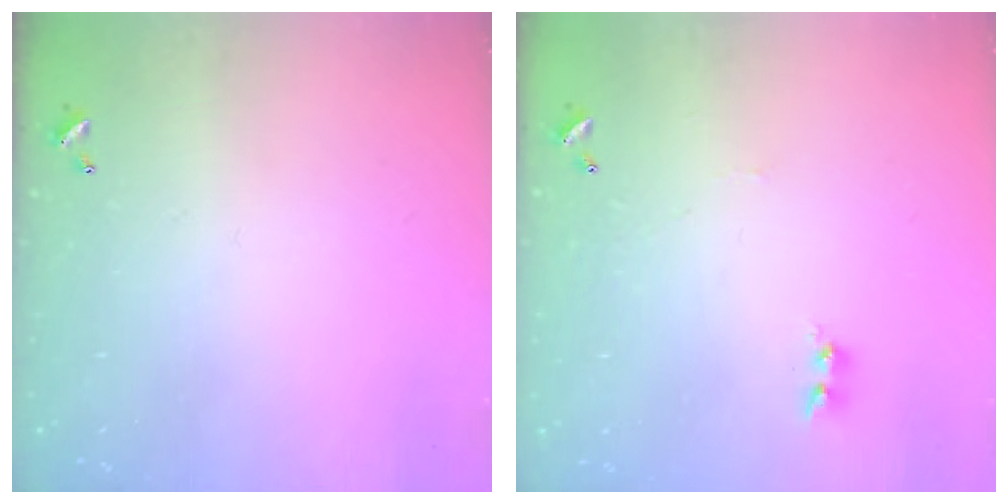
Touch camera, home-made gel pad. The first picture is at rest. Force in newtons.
{"total": 3.8, "press": 3.8, "slide": 0.5}